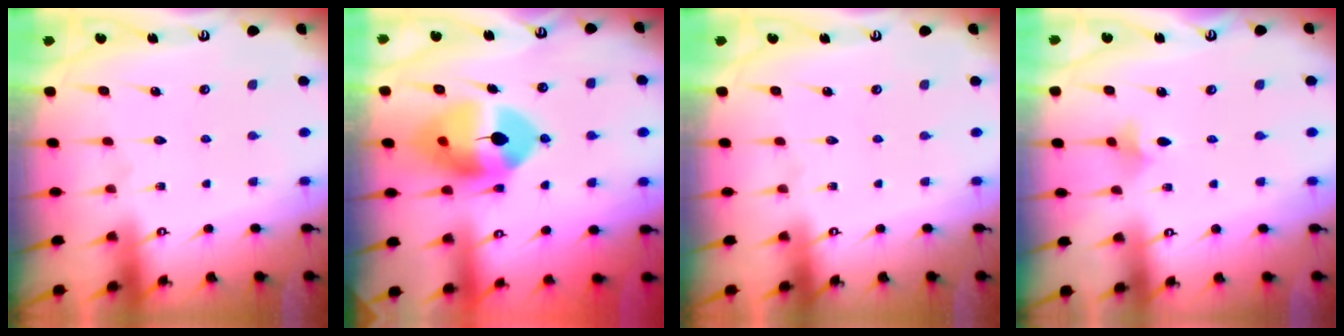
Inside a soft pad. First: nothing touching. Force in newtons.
{"total": 12.7, "press": 12.6, "slide": 1.8}
{"total": 0.0}
{"total": 4.6, "press": 4.6, "slide": 0.7}